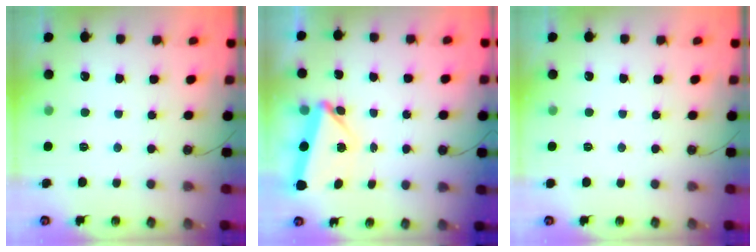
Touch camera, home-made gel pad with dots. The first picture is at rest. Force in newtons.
{"total": 5.9, "press": 5.6, "slide": 1.8}
{"total": 1.7, "press": 0.9, "slide": 1.5}